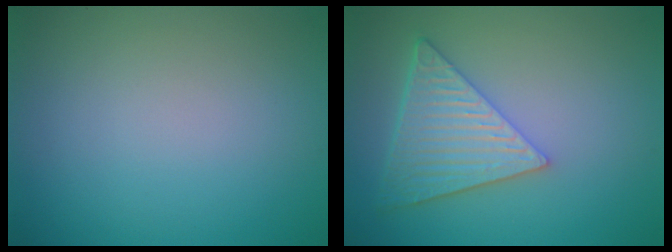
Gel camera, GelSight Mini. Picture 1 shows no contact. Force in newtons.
{"total": 5.9, "press": 4.4, "slide": 3.9}